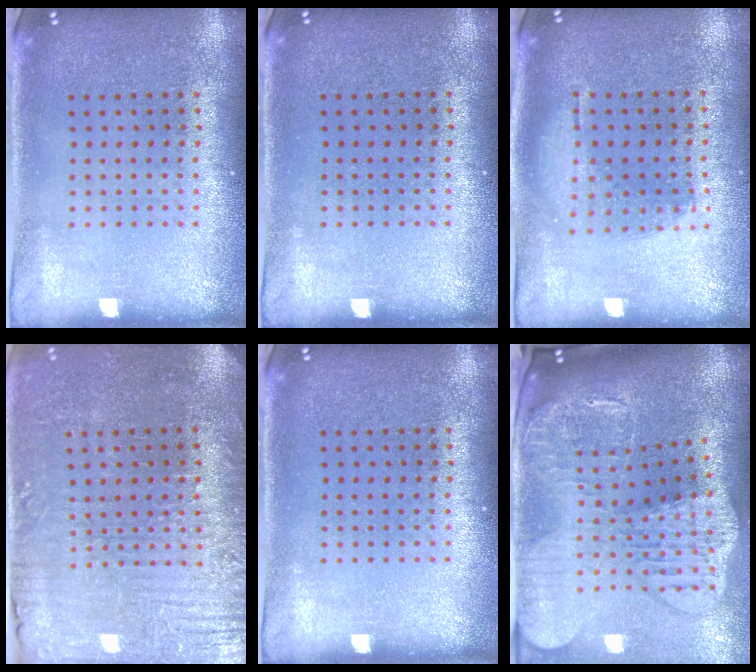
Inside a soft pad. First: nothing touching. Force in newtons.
{"total": 0.0}
{"total": 1.0, "press": 0.9, "slide": 0.3}
{"total": 3.8, "press": 3.6, "slide": 1.2}
{"total": 0.0}
{"total": 4.5, "press": 3.3, "slide": 3.0}